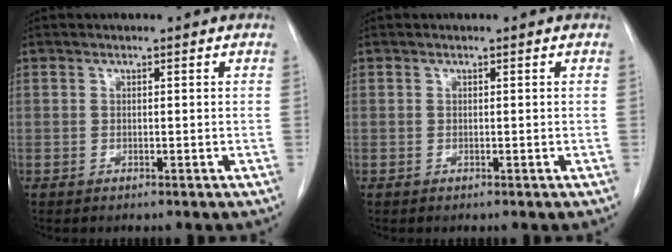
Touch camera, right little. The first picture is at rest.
{"total": 0.0}